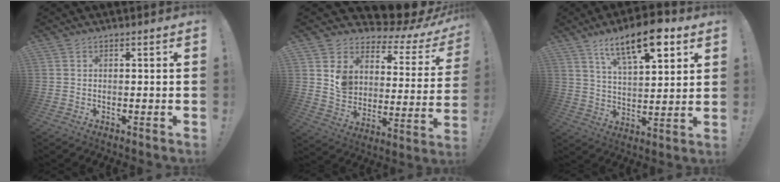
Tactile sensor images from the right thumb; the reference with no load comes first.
{"total": 7.2, "force": [5.5, 4.0, 2.5], "torque": [-0.053, -0.072, 0.092]}
{"total": 15.7, "force": [8.8, 5.9, 11.6], "torque": [-0.185, -0.033, 0.145]}